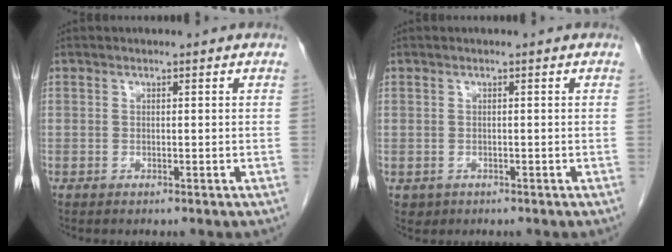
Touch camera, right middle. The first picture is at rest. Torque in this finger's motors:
{"motor_torque": [0.09, -0.08, -0.03, 0.00]}